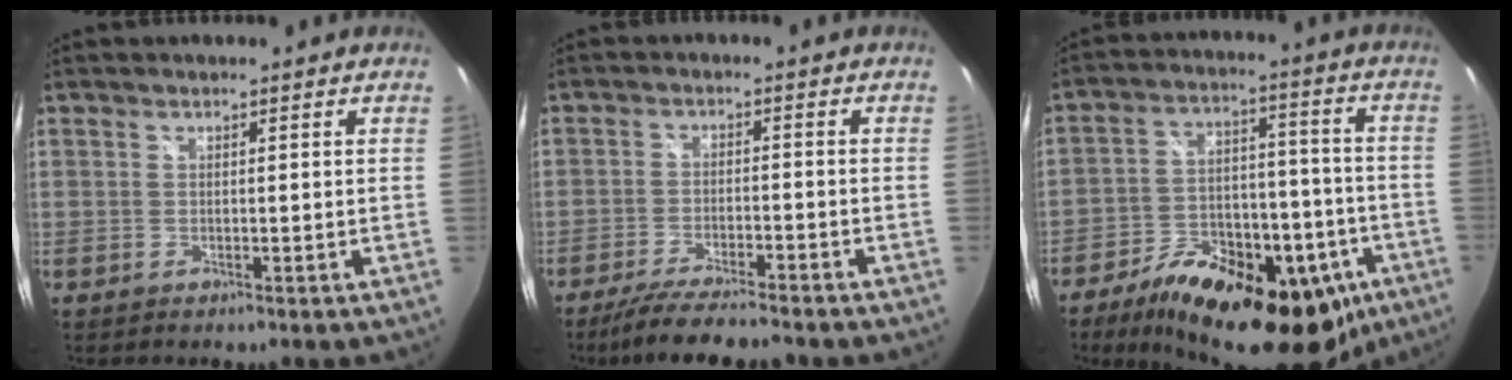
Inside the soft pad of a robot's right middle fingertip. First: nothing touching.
{"total": 10.4, "force": [-9.0, 1.0, 5.0], "torque": [-0.110, -0.020, -0.149]}
{"total": 27.7, "force": [-16.9, 13.6, 17.2], "torque": [-0.280, 0.000, -0.230]}